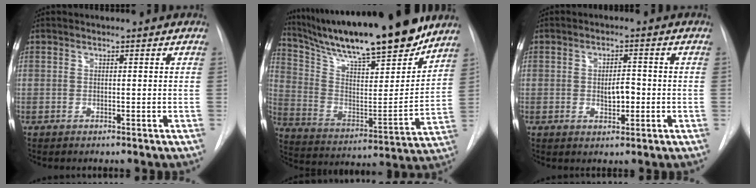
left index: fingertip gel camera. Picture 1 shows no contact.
{"total": 25.6, "force": [21.6, 3.4, 13.3], "torque": [-0.242, -0.022, 0.340]}
{"total": 3.5, "force": [-0.5, 1.6, 3.1], "torque": [-0.045, 0.002, -0.004]}